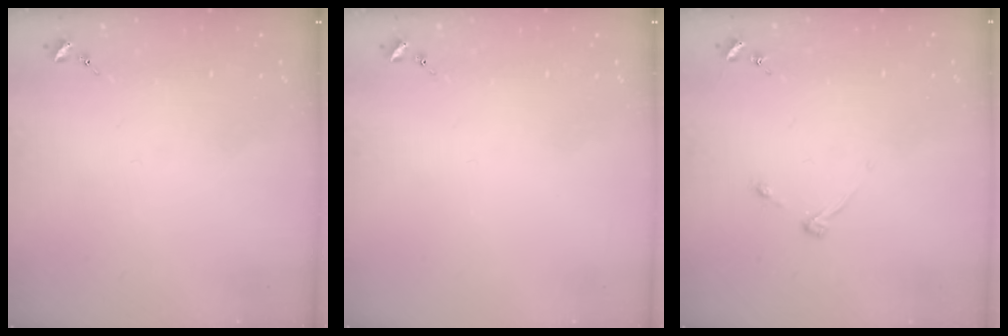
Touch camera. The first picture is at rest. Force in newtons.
{"total": 0.0}
{"total": 3.9, "press": 3.8, "slide": 0.6}